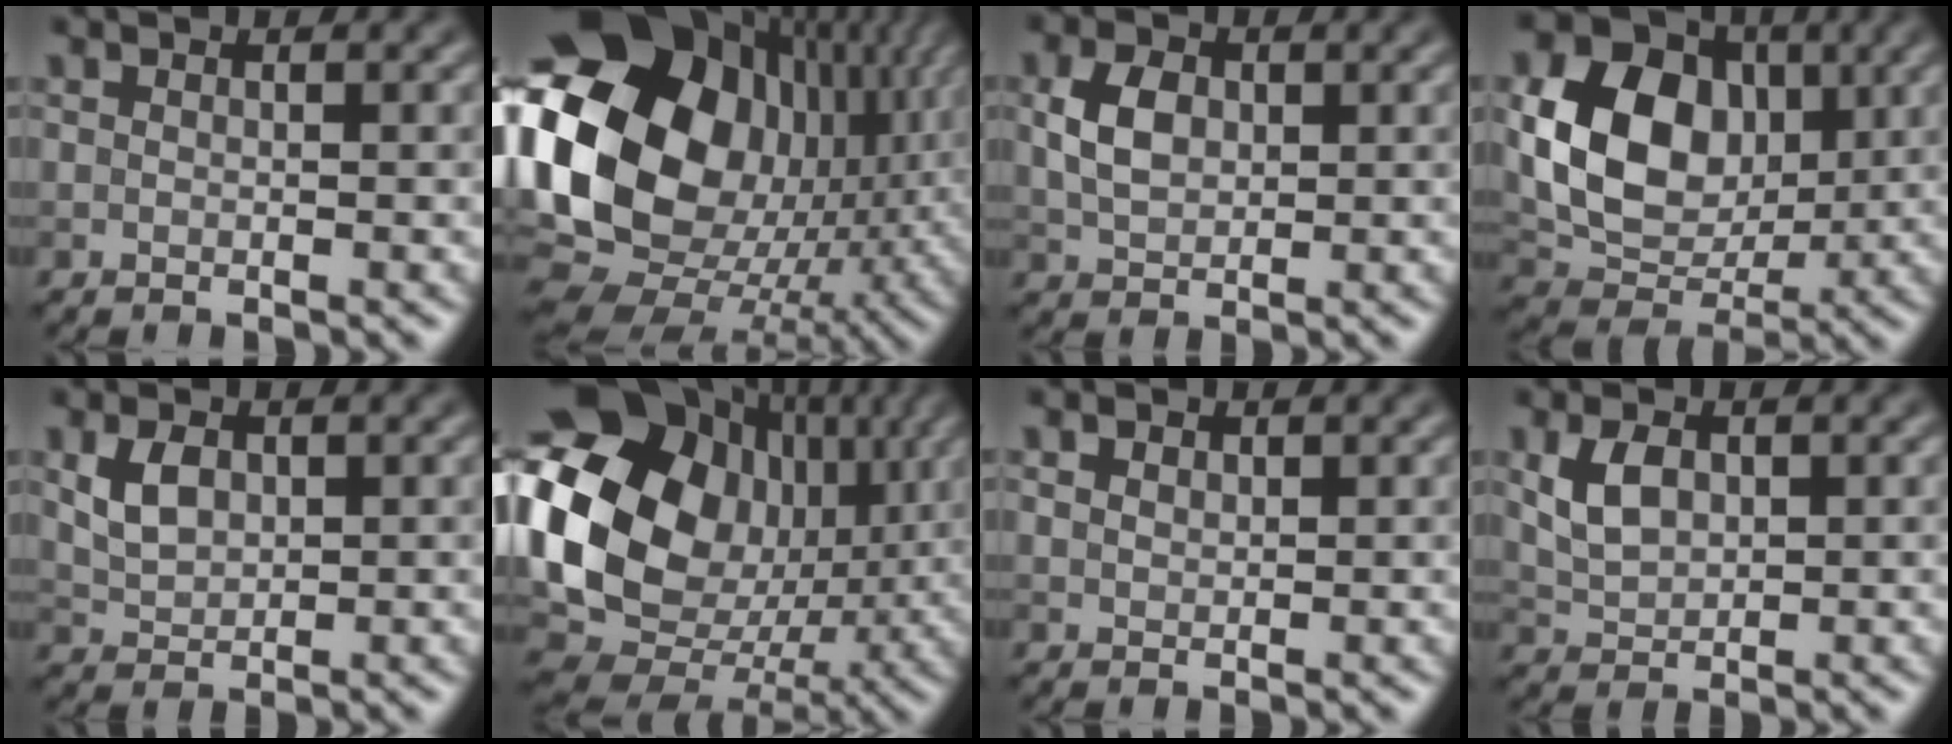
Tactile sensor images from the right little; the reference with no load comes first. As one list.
[{"total": 21.1, "force": [3.1, 16.0, 13.4], "torque": [-0.295, -0.009, 0.081]}, {"total": 3.6, "force": [0.6, 2.5, 2.5], "torque": [-0.056, 0.005, 0.010]}, {"total": 10.0, "force": [1.3, 7.6, 6.3], "torque": [-0.127, -0.003, 0.025]}, {"total": 2.8, "force": [0.8, 1.9, 1.9], "torque": [-0.042, 0.000, 0.018]}, {"total": 20.6, "force": [3.0, 16.9, 11.4], "torque": [-0.227, -0.008, 0.071]}, {"total": 1.7, "force": [1.1, 1.1, 0.7], "torque": [-0.015, 0.004, 0.011]}, {"total": 3.2, "force": [0.8, 2.2, 2.2], "torque": [-0.051, 0.002, 0.019]}]